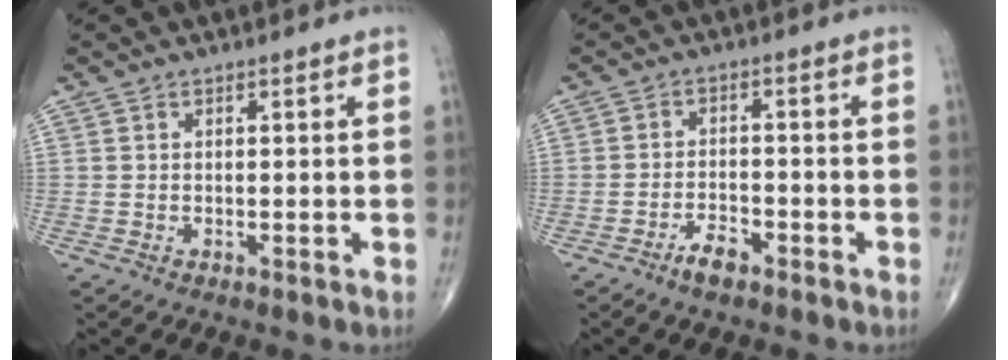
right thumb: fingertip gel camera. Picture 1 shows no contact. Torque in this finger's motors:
{"motor_torque": [0.02, 0.21, 0.13, 0.10, 0.07]}